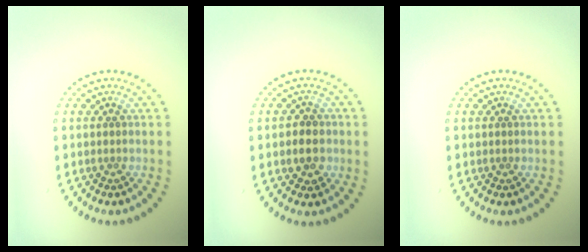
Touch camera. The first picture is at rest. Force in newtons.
{"total": 1.9, "press": 1.8, "slide": 0.6}
{"total": 0.0}